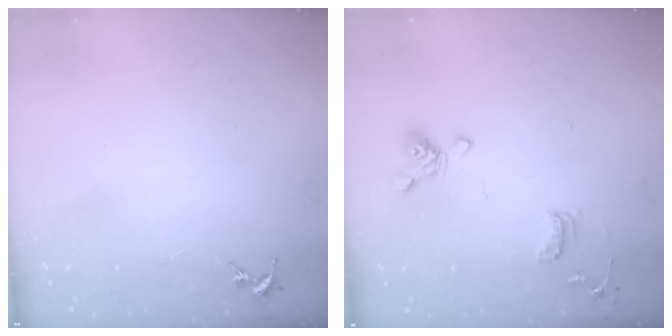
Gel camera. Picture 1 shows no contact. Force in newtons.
{"total": 12.3, "press": 12.2, "slide": 1.8}